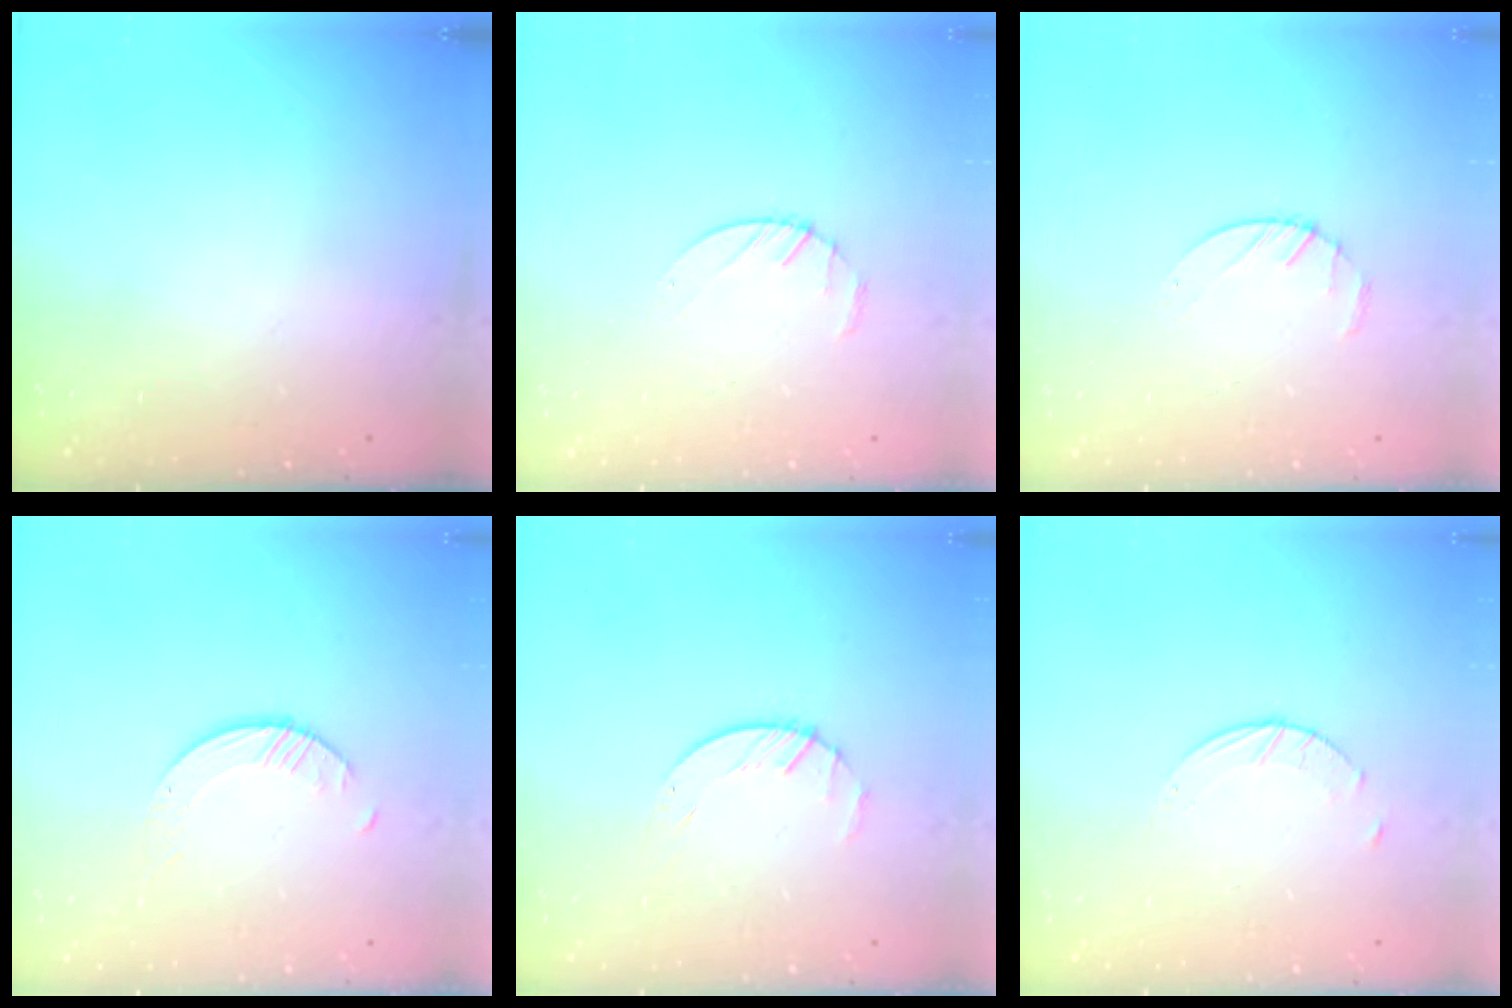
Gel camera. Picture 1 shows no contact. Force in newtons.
{"total": 2.4, "press": 2.3, "slide": 0.3}
{"total": 2.4, "press": 2.3, "slide": 0.3}
{"total": 1.7, "press": 1.7, "slide": 0.2}
{"total": 1.6, "press": 1.6, "slide": 0.3}
{"total": 3.0, "press": 3.0, "slide": 0.4}